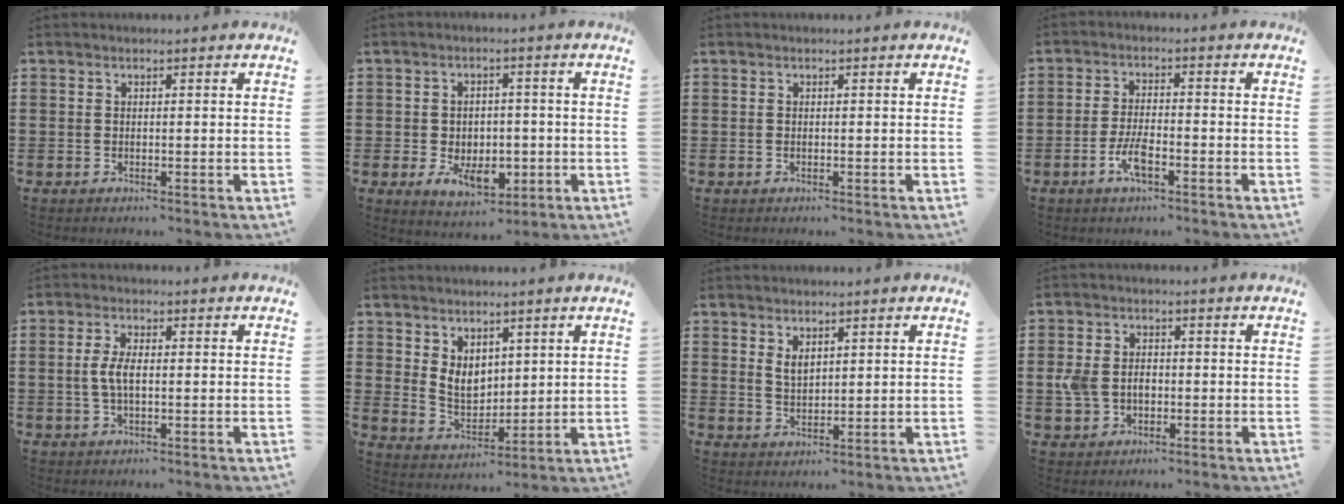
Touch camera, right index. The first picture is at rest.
{"total": 5.8, "force": [-1.8, 4.1, 3.7], "torque": [-0.050, 0.006, -0.034]}
{"total": 0.0}
{"total": 4.8, "force": [-2.3, 1.6, 4.0], "torque": [-0.093, -0.001, -0.049]}
{"total": 3.8, "force": [-0.2, 1.5, 3.4], "torque": [-0.080, -0.002, -0.010]}
{"total": 5.6, "force": [2.3, 4.1, 2.9], "torque": [-0.061, 0.003, 0.044]}
{"total": 2.4, "force": [1.6, 1.2, 1.3], "torque": [-0.021, -0.001, 0.027]}
{"total": 4.1, "force": [-0.6, 3.3, 2.4], "torque": [-0.065, 0.004, -0.016]}